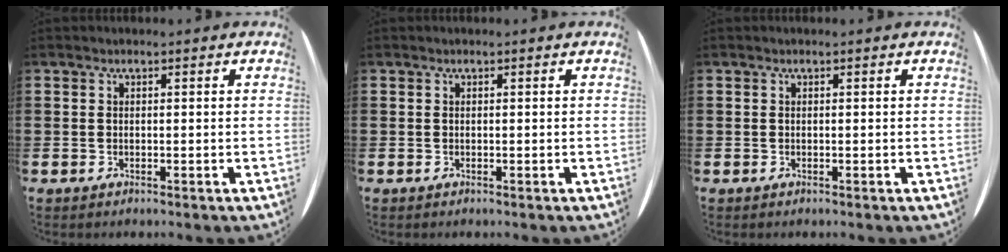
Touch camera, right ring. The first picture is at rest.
{"total": 0.0}
{"total": 0.0}